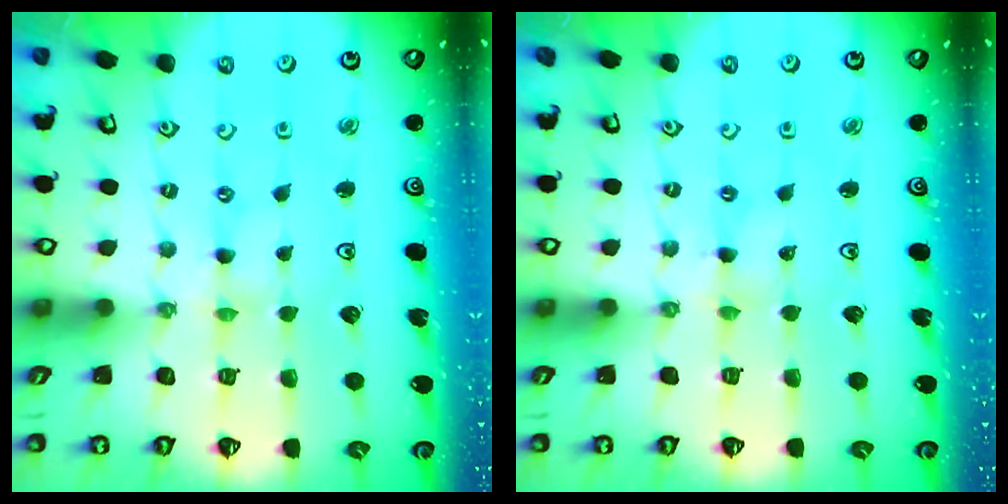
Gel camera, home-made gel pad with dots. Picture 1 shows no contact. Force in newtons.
{"total": 1.4, "press": 1.4, "slide": 0.2}